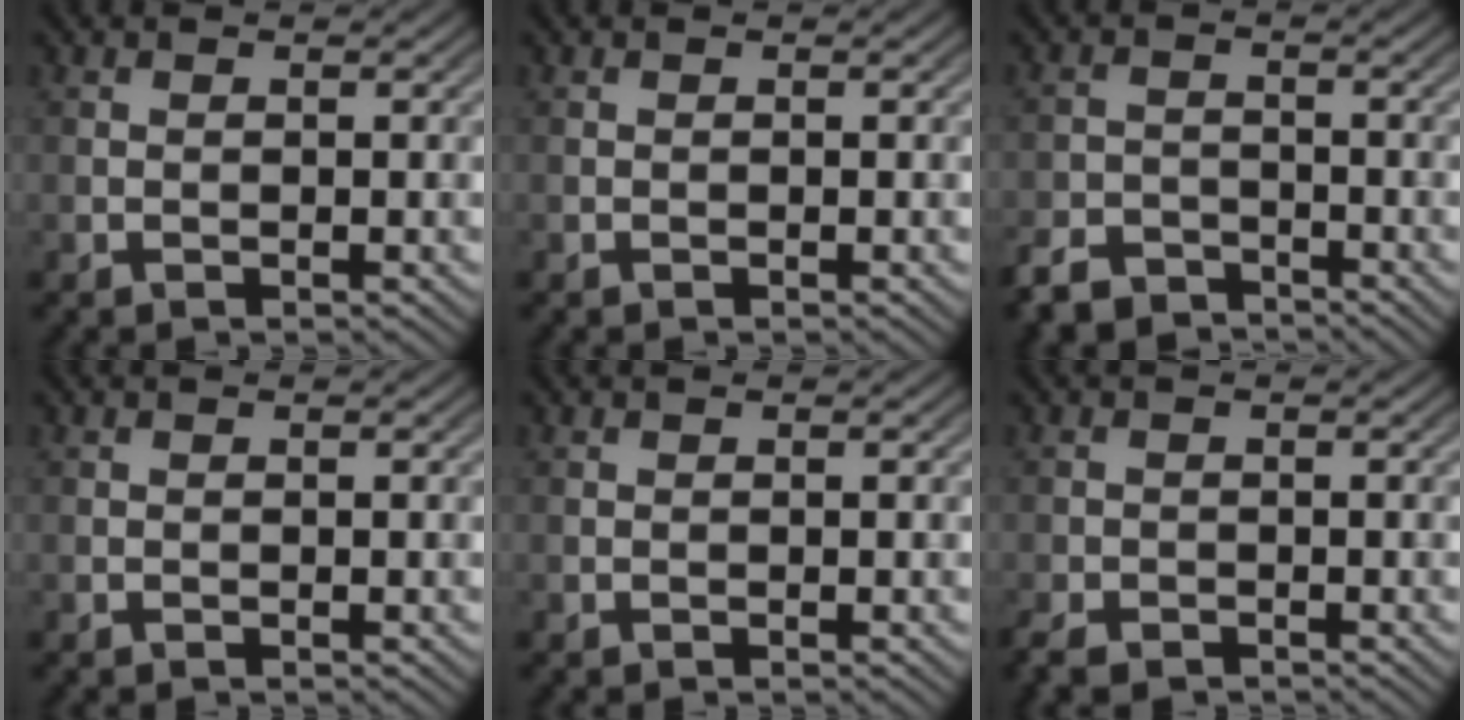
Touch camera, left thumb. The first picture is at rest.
{"total": 0.0}
{"total": 4.8, "force": [-4.2, 1.8, 1.4], "torque": [-0.022, -0.007, -0.085]}
{"total": 0.0}
{"total": 0.0}
{"total": 3.0, "force": [-2.4, 1.3, 1.3], "torque": [-0.029, -0.012, -0.049]}